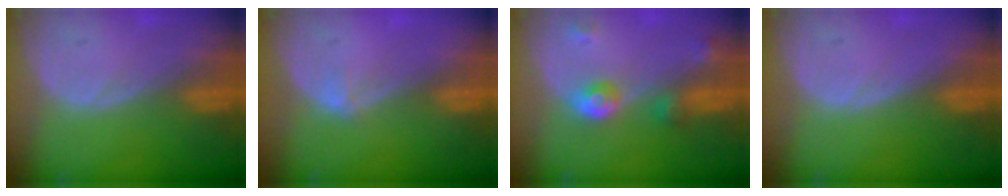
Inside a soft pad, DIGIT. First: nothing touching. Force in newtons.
{"total": 1.1, "press": 0.8, "slide": 0.7}
{"total": 4.8, "press": 4.4, "slide": 2.0}
{"total": 0.0}